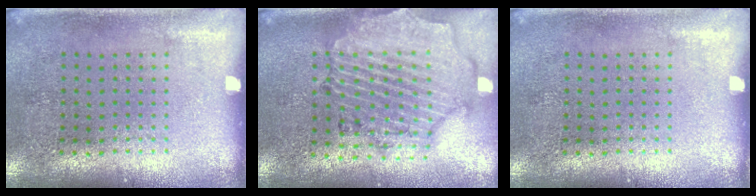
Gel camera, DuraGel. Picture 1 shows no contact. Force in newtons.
{"total": 1.7, "press": 1.7, "slide": 0.3}
{"total": 0.0}